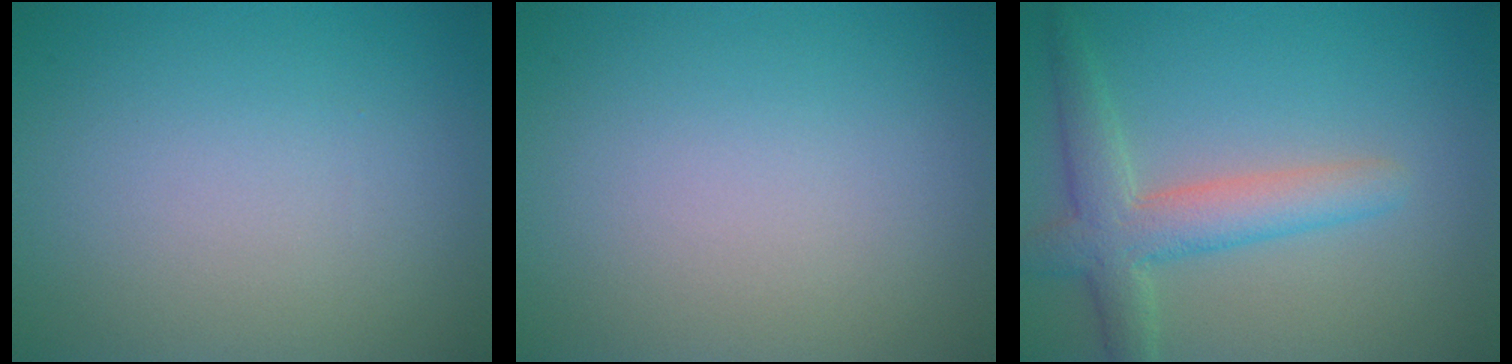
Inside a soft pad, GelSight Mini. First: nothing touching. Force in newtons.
{"total": 0.0}
{"total": 4.6, "press": 4.5, "slide": 0.4}